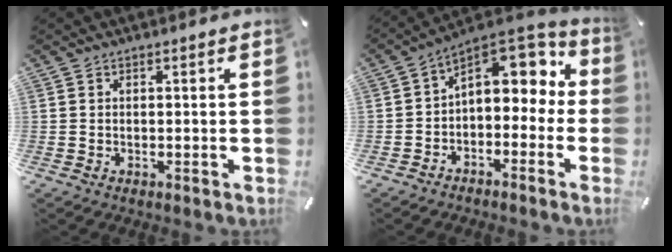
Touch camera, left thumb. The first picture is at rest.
{"total": 9.4, "force": [3.0, 6.2, 6.4], "torque": [-0.080, -0.029, 0.054]}